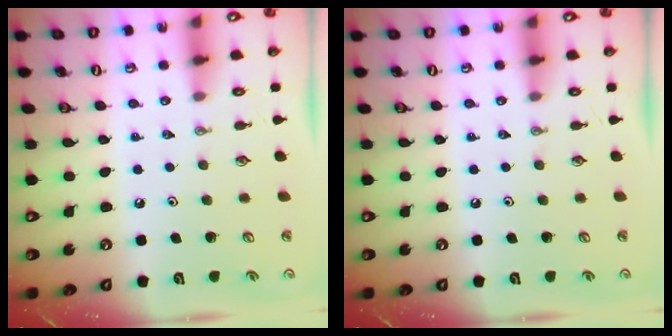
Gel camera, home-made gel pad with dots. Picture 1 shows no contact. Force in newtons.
{"total": 0.0}